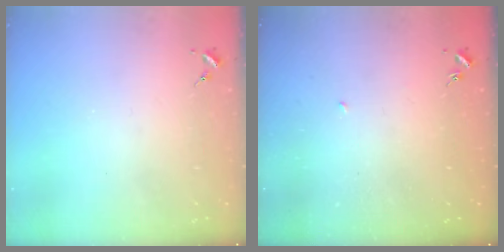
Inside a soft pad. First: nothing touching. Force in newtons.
{"total": 2.3, "press": 2.3, "slide": 0.1}